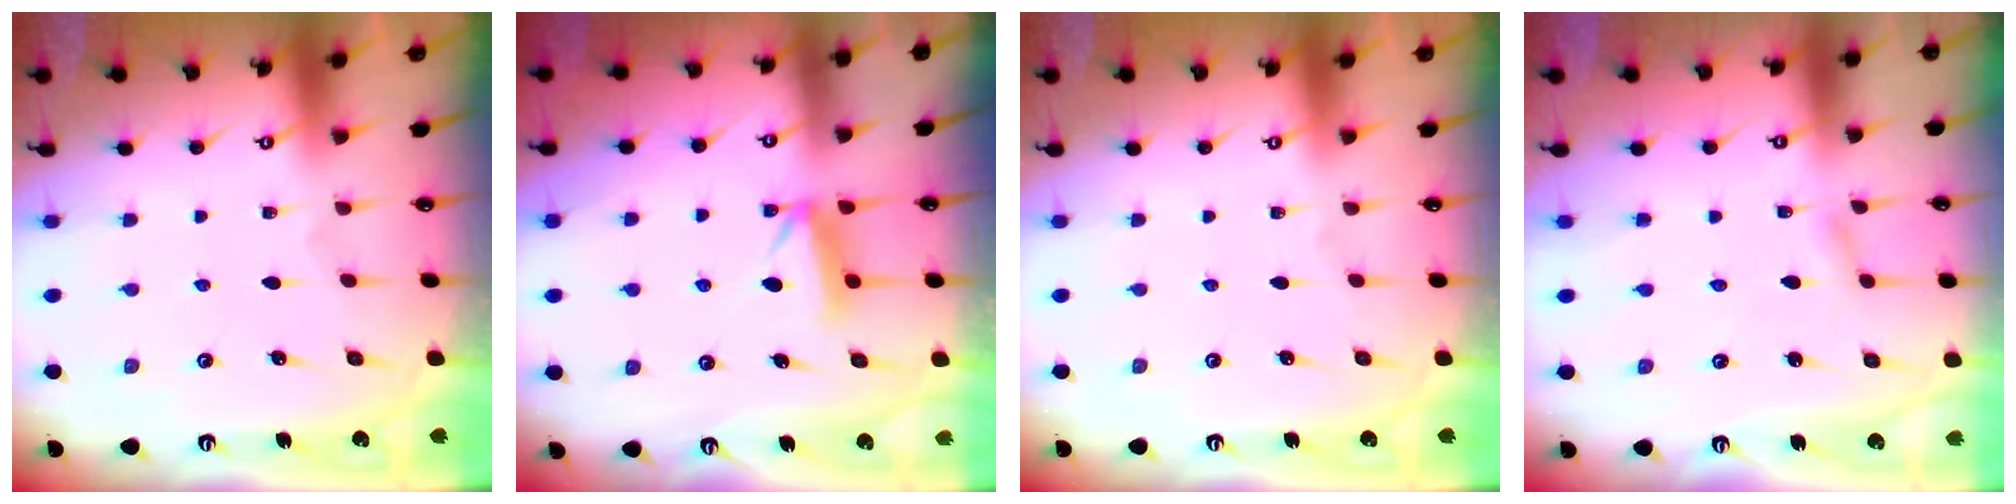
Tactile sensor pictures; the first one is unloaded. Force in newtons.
{"total": 6.7, "press": 6.7, "slide": 0.7}
{"total": 0.0}
{"total": 2.3, "press": 2.3, "slide": 0.1}